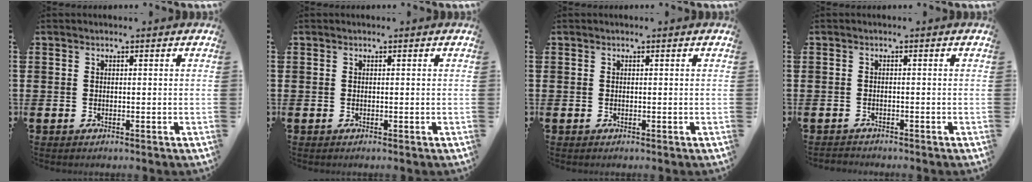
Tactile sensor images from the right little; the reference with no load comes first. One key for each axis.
{"total": 0.0}
{"total": 0.0}
{"total": 0.7, "fx": -0.7, "fy": 0.1, "fz": -0.1, "tx": -0.001, "ty": 0.000, "tz": -0.015}